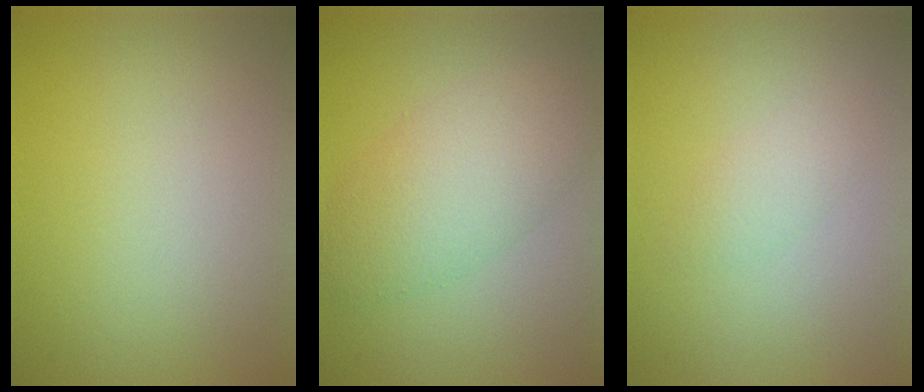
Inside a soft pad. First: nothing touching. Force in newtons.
{"total": 5.4, "press": 5.4, "slide": 0.1}
{"total": 1.3, "press": 1.3, "slide": 0.1}